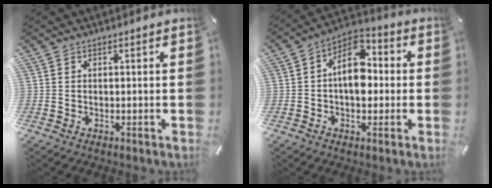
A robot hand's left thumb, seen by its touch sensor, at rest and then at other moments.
{"total": 11.0, "force": [0.2, 7.4, 8.1], "torque": [-0.129, 0.002, 0.000]}